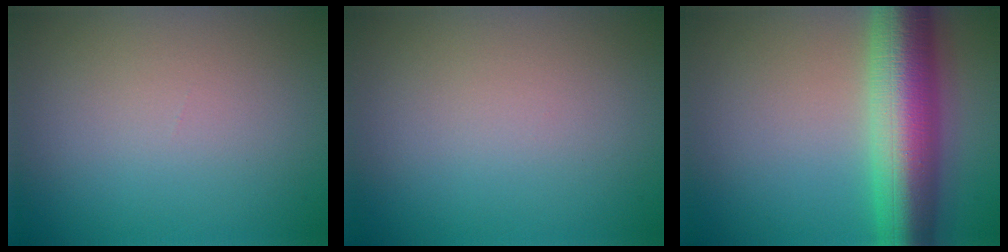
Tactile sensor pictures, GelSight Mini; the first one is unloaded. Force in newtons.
{"total": 0.0}
{"total": 10.7, "press": 10.6, "slide": 0.2}